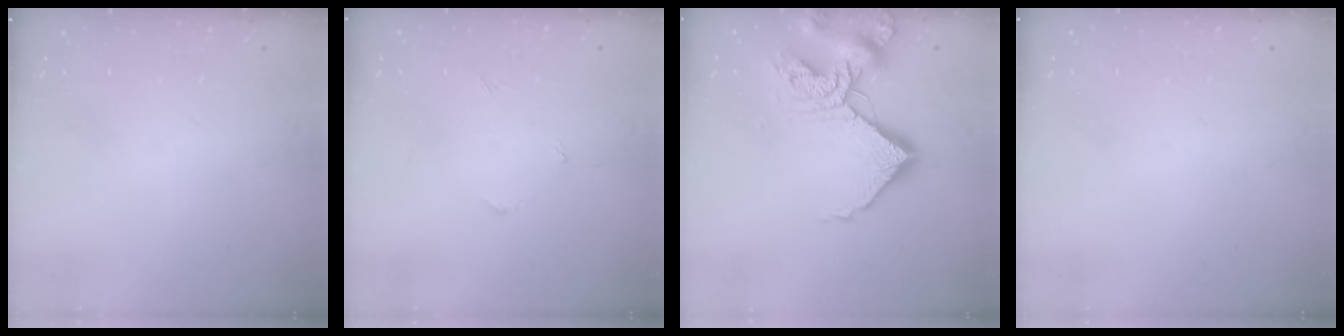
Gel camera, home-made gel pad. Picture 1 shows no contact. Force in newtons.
{"total": 1.5, "press": 1.5, "slide": 0.2}
{"total": 14.7, "press": 14.6, "slide": 1.6}
{"total": 1.9, "press": 1.9, "slide": 0.1}